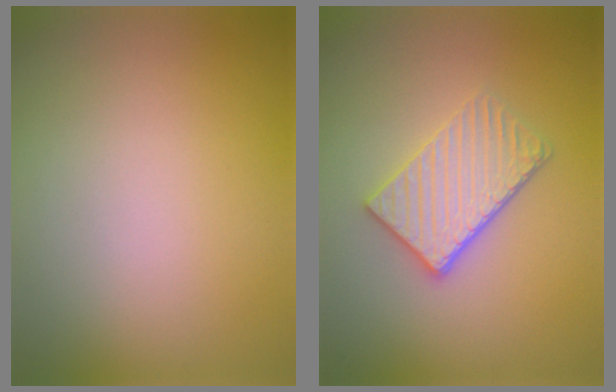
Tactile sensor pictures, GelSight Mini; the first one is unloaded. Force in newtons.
{"total": 3.7, "press": 3.2, "slide": 1.9}